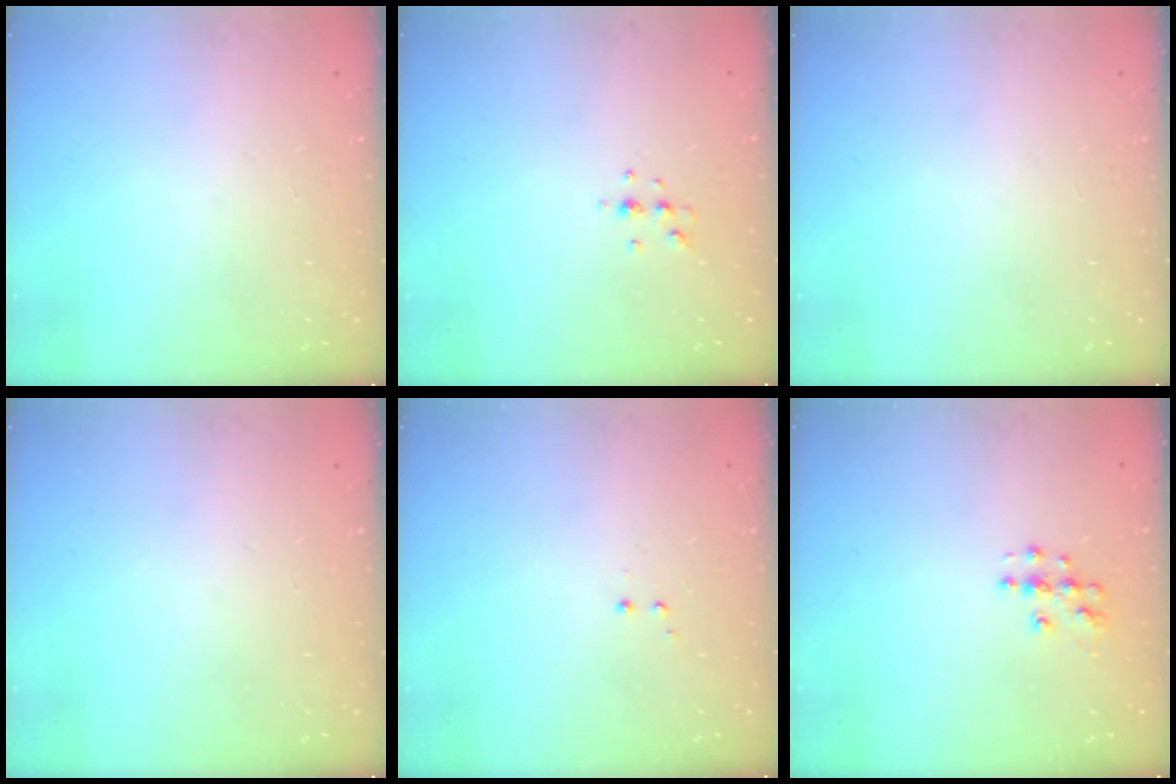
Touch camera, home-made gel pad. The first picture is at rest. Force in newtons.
{"total": 4.1, "press": 4.1, "slide": 0.8}
{"total": 0.0}
{"total": 0.0}
{"total": 1.2, "press": 1.1, "slide": 0.6}
{"total": 4.9, "press": 4.9, "slide": 0.1}